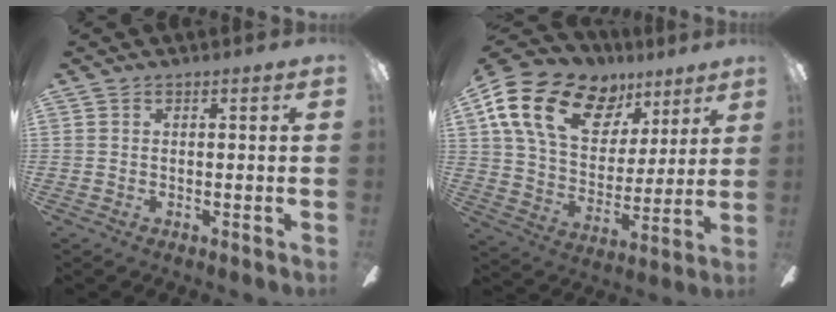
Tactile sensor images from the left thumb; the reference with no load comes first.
{"total": 21.7, "force": [11.3, 13.6, 12.6], "torque": [-0.232, -0.039, 0.206]}